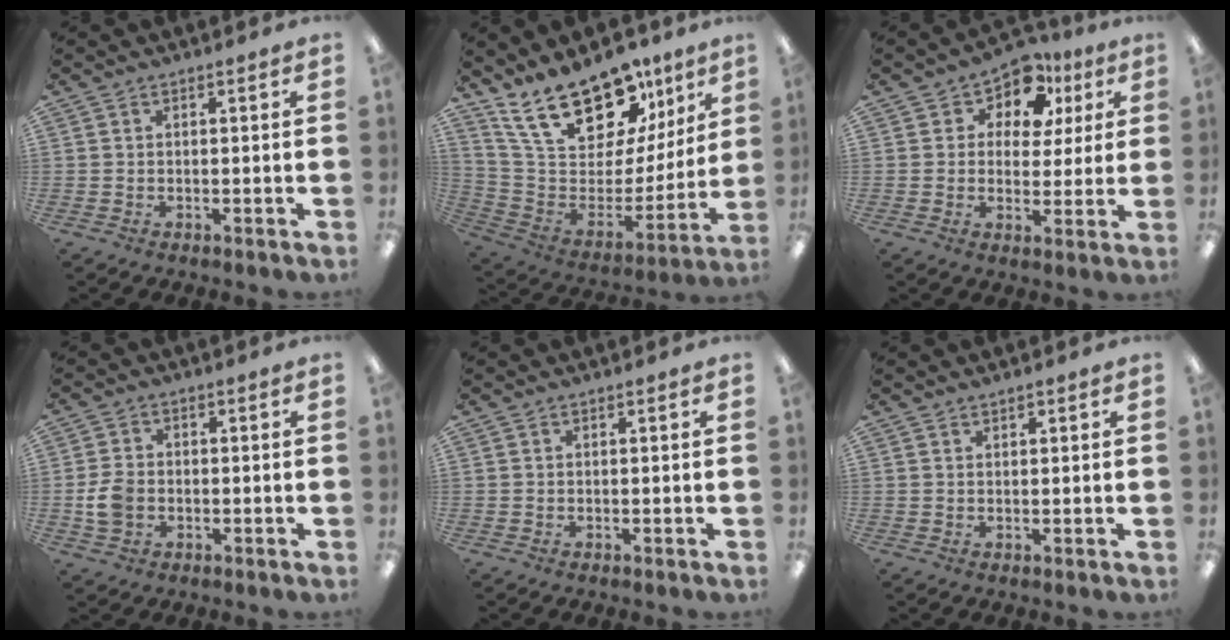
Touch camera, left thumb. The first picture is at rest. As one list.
[{"total": 22.1, "force": [16.3, 10.4, 10.7], "torque": [-0.179, -0.112, 0.294]}, {"total": 8.5, "force": [5.2, 5.9, 3.3], "torque": [-0.059, -0.033, 0.092]}, {"total": 5.9, "force": [-1.0, 4.7, 3.5], "torque": [-0.065, 0.005, -0.017]}, {"total": 0.0}, {"total": 1.0, "force": [0.9, 0.3, 0.0], "torque": [0.000, -0.001, 0.018]}]